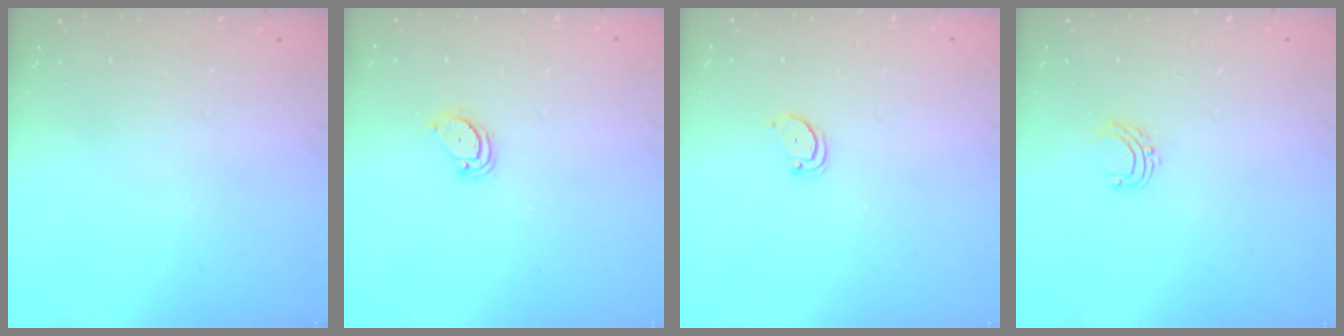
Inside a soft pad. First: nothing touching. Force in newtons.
{"total": 2.1, "press": 2.1, "slide": 0.1}
{"total": 2.7, "press": 2.7, "slide": 0.2}
{"total": 4.8, "press": 4.8, "slide": 0.3}